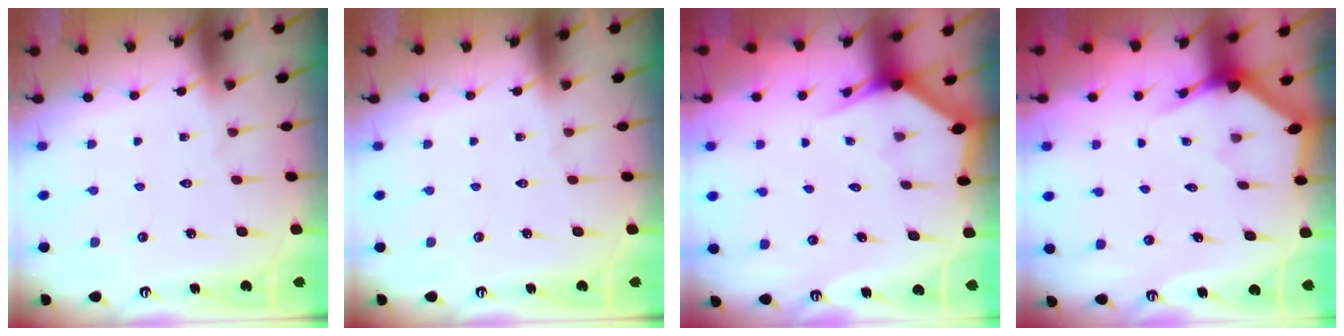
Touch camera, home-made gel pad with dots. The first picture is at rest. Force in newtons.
{"total": 0.0}
{"total": 2.8, "press": 2.8, "slide": 0.2}
{"total": 3.1, "press": 3.1, "slide": 0.3}